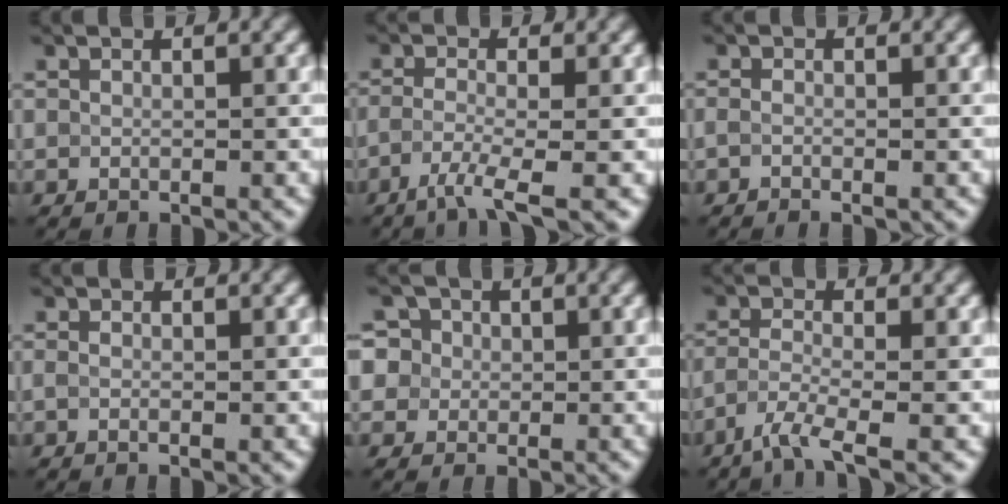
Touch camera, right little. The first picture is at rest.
{"total": 3.5, "force": [-2.4, 0.3, 2.6], "torque": [-0.042, -0.001, -0.055]}
{"total": 1.4, "force": [-1.3, 0.2, 0.5], "torque": [-0.007, -0.005, -0.016]}
{"total": 0.9, "force": [-0.4, 0.0, 0.8], "torque": [-0.011, 0.003, -0.001]}
{"total": 5.3, "force": [2.1, 4.5, 1.9], "torque": [-0.031, 0.035, 0.015]}
{"total": 3.8, "force": [-2.9, 0.3, 2.3], "torque": [-0.044, -0.003, -0.063]}